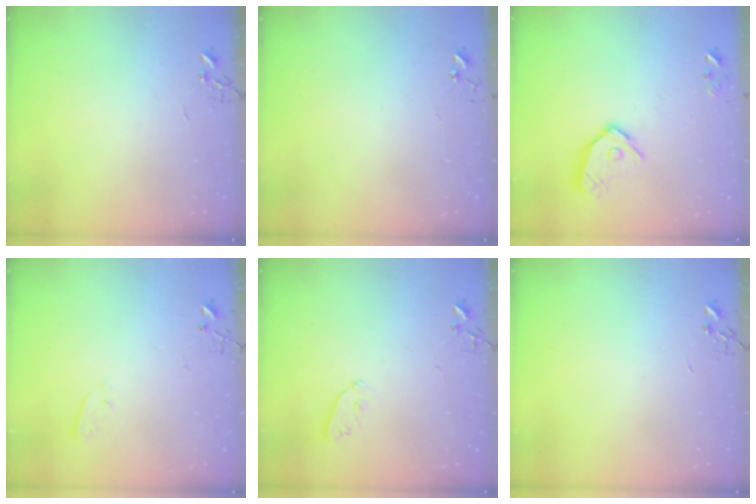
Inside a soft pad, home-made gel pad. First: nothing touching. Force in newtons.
{"total": 3.5, "press": 3.4, "slide": 0.4}
{"total": 12.1, "press": 12.0, "slide": 1.5}
{"total": 3.1, "press": 3.0, "slide": 0.9}
{"total": 3.3, "press": 3.3, "slide": 0.4}
{"total": 0.0}